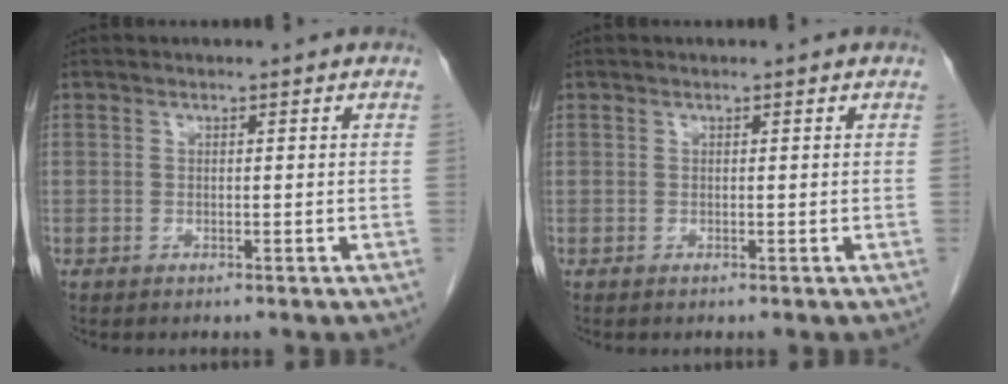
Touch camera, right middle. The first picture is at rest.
{"total": 0.0}